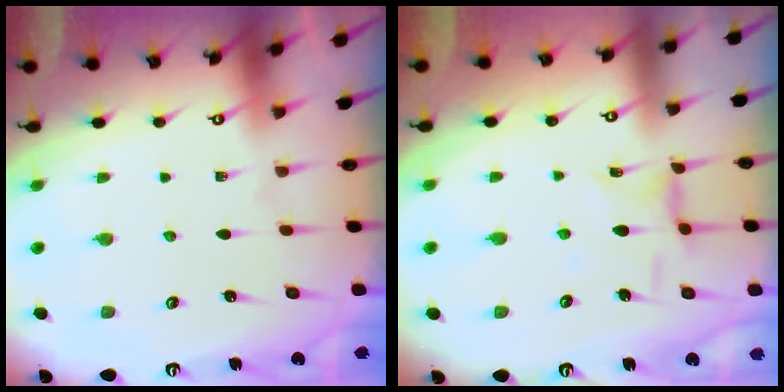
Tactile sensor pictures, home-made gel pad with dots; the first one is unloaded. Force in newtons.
{"total": 3.0, "press": 3.0, "slide": 0.3}